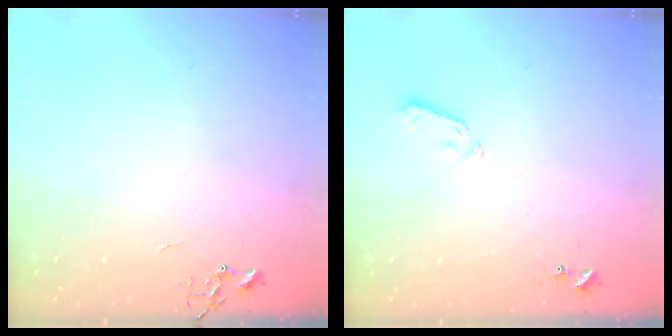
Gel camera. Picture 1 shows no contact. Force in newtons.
{"total": 3.7, "press": 3.6, "slide": 0.9}